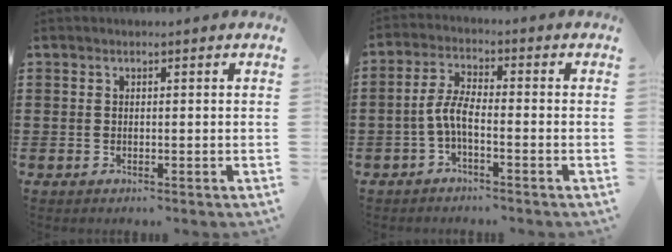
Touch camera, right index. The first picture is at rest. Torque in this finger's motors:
{"motor_torque": [1.04, -0.71, 0.57, 0.16]}